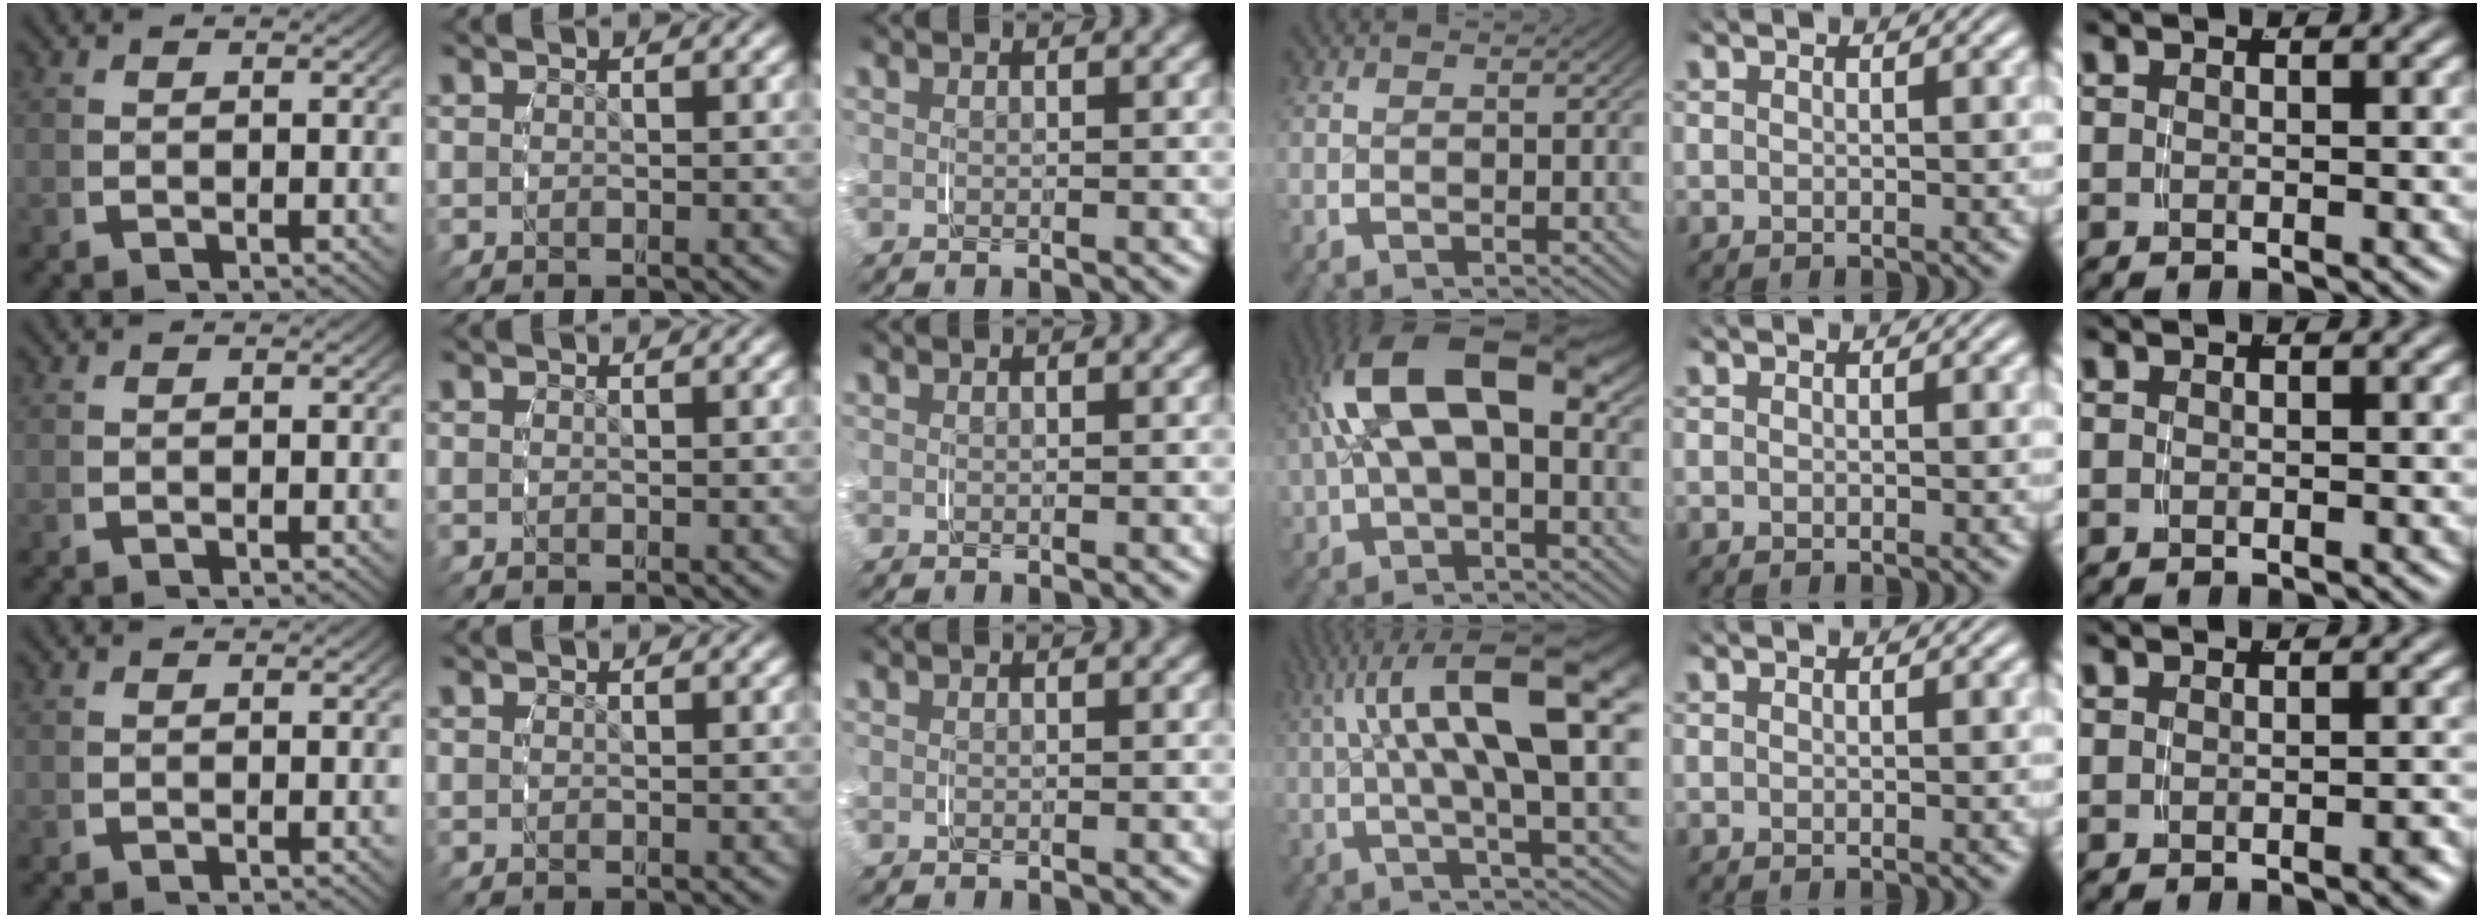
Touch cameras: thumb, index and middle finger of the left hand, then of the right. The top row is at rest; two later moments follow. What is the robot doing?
{"motion": "grasp_and_lifting", "object": "glasses case"}